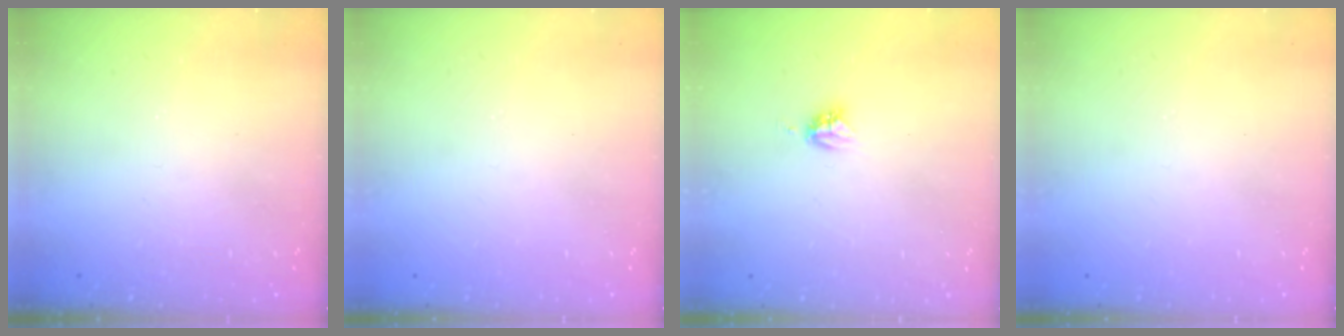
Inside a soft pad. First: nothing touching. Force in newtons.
{"total": 0.0}
{"total": 4.1, "press": 4.1, "slide": 0.2}
{"total": 0.0}